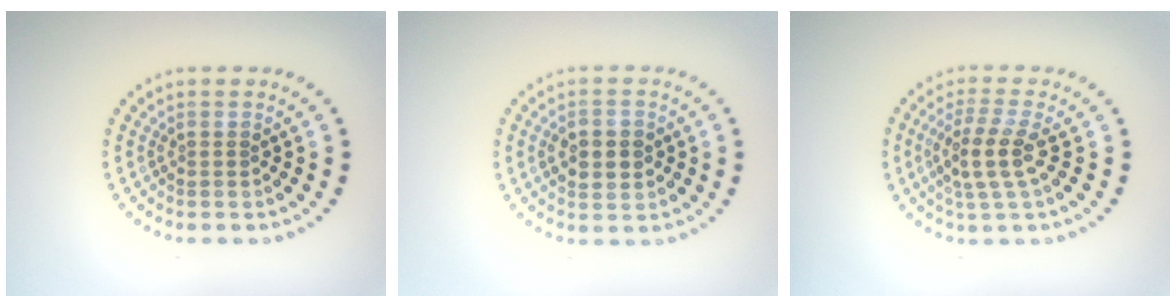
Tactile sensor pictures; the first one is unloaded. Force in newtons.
{"total": 3.0, "press": 3.0, "slide": 0.2}
{"total": 3.3, "press": 3.0, "slide": 1.5}